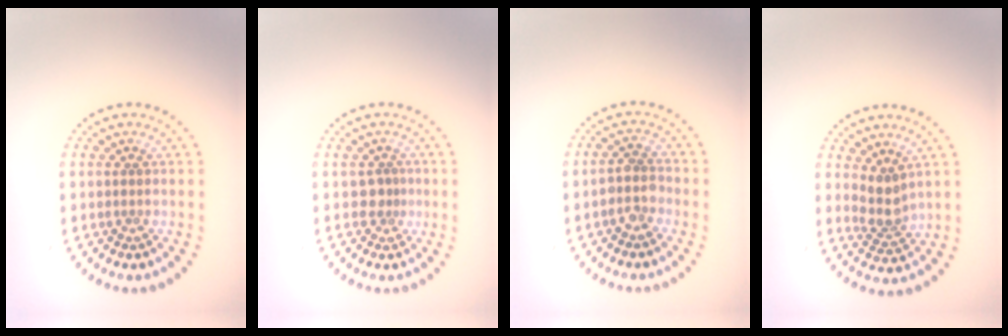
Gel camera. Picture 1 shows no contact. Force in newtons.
{"total": 1.1, "press": 0.7, "slide": 0.9}
{"total": 2.3, "press": 2.0, "slide": 1.1}
{"total": 2.5, "press": 1.9, "slide": 1.6}